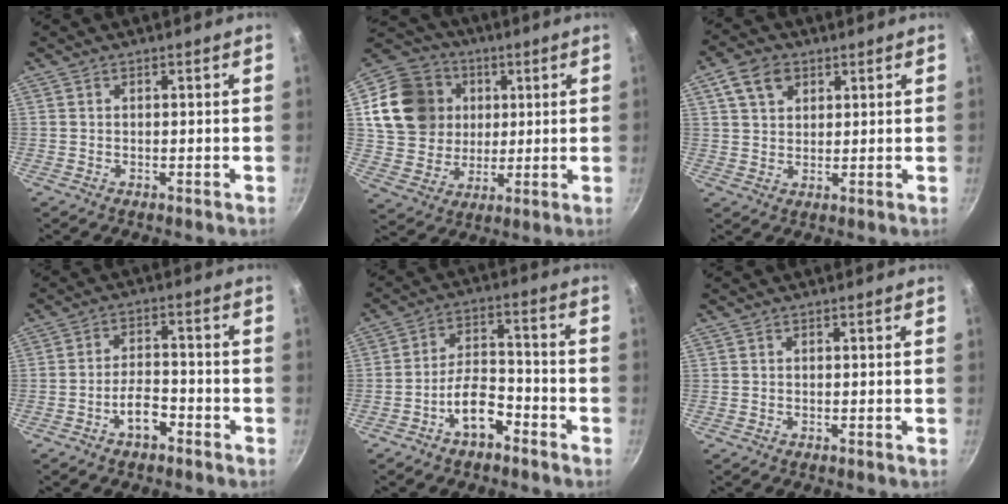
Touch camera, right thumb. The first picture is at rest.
{"total": 18.0, "force": [4.3, 15.5, 8.2], "torque": [-0.137, 0.008, 0.083]}
{"total": 6.7, "force": [3.1, 4.8, 3.5], "torque": [-0.049, 0.000, 0.054]}
{"total": 5.6, "force": [-3.3, 2.7, 3.6], "torque": [-0.052, 0.032, -0.057]}
{"total": 8.3, "force": [-4.9, 4.1, 5.3], "torque": [-0.074, 0.050, -0.086]}
{"total": 0.0}